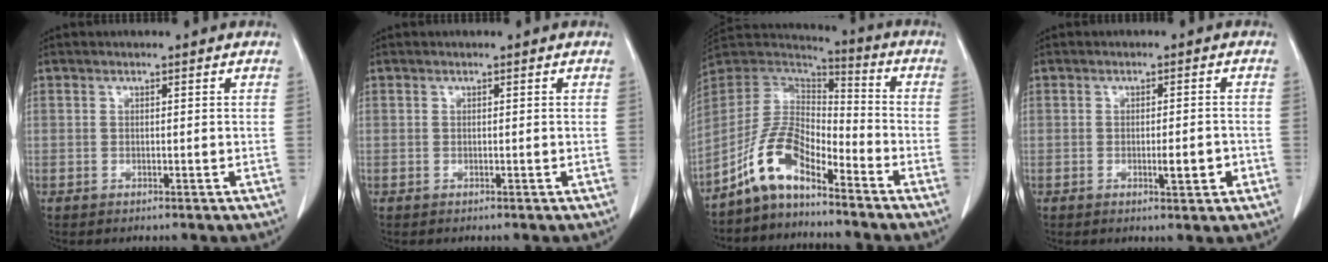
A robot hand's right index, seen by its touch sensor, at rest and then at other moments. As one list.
[{"total": 0.0}, {"total": 9.8, "force": [-6.9, 3.6, 5.9], "torque": [-0.133, 0.027, -0.139]}, {"total": 3.5, "force": [-1.2, 0.7, 3.2], "torque": [-0.048, -0.001, -0.014]}]